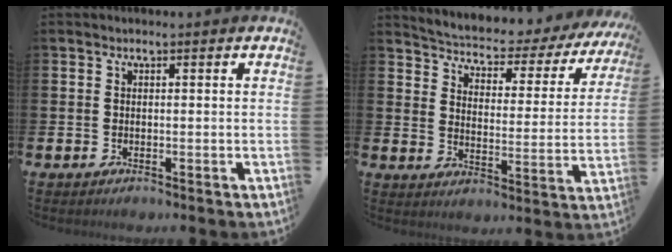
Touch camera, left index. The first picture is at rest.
{"total": 4.0, "force": [3.6, 1.2, 1.0], "torque": [-0.037, -0.036, 0.052]}